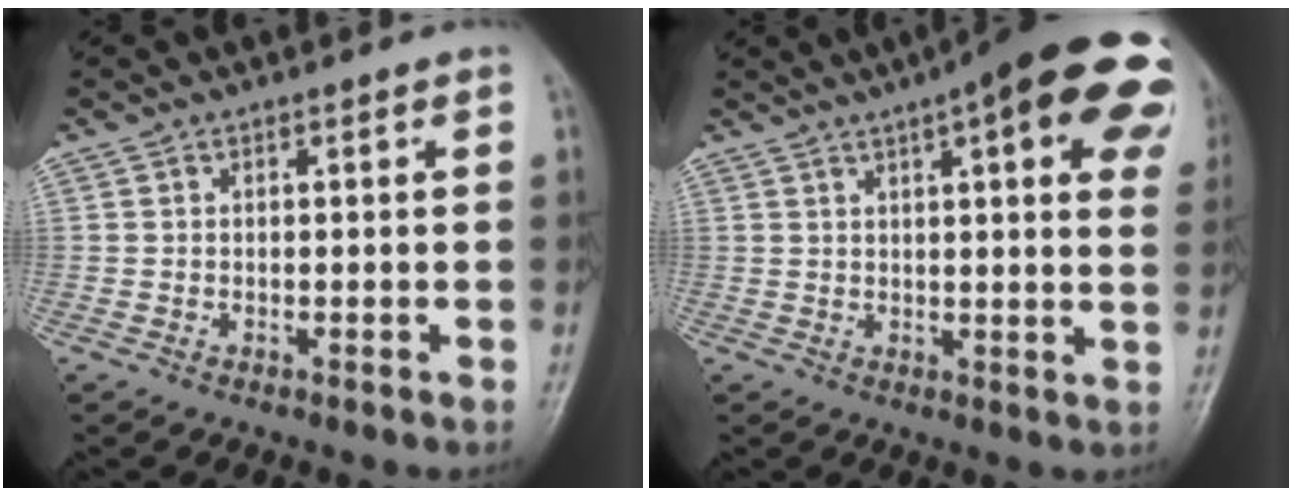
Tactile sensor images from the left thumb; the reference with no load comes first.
{"total": 22.8, "force": [10.4, 6.2, 19.3], "torque": [-0.216, 0.008, 0.126]}